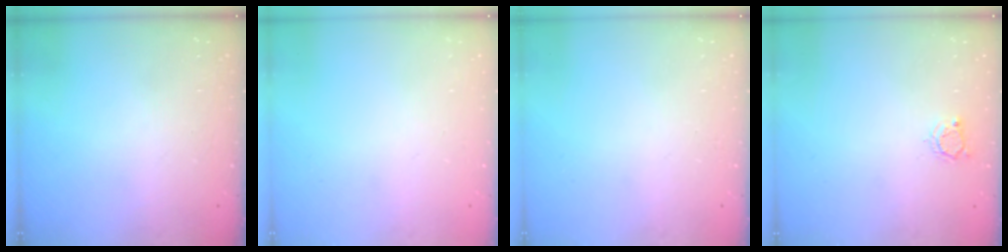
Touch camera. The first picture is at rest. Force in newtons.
{"total": 0.0}
{"total": 0.0}
{"total": 3.6, "press": 3.5, "slide": 0.4}